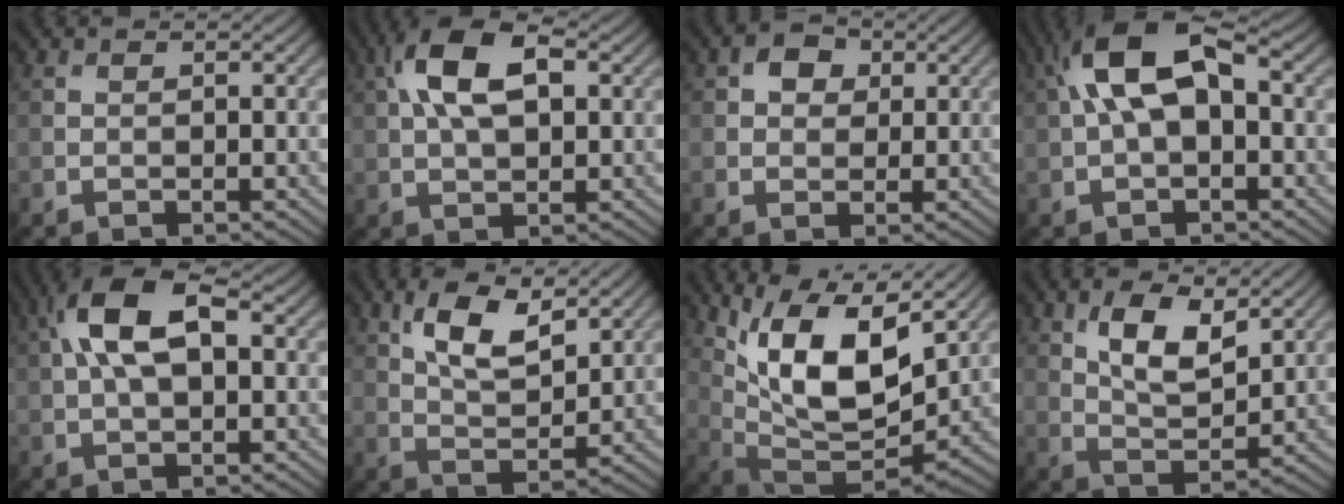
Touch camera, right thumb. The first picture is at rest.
{"total": 10.3, "force": [2.9, 5.1, 8.4], "torque": [-0.176, 0.021, 0.044]}
{"total": 3.3, "force": [1.1, 2.6, 1.7], "torque": [-0.032, 0.005, 0.012]}
{"total": 10.4, "force": [1.8, 5.1, 8.8], "torque": [-0.176, 0.027, 0.022]}
{"total": 9.4, "force": [2.0, 4.5, 8.0], "torque": [-0.165, 0.021, 0.026]}
{"total": 8.6, "force": [4.4, 3.7, 6.4], "torque": [-0.131, 0.003, 0.086]}
{"total": 13.5, "force": [6.0, 5.5, 10.8], "torque": [-0.213, -0.004, 0.118]}
{"total": 8.1, "force": [3.9, 3.6, 6.2], "torque": [-0.121, 0.000, 0.073]}